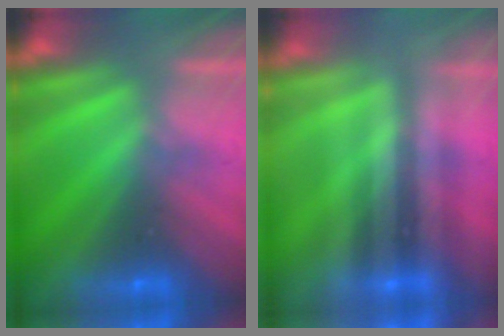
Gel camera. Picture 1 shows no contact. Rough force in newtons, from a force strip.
{"total": 1.9}